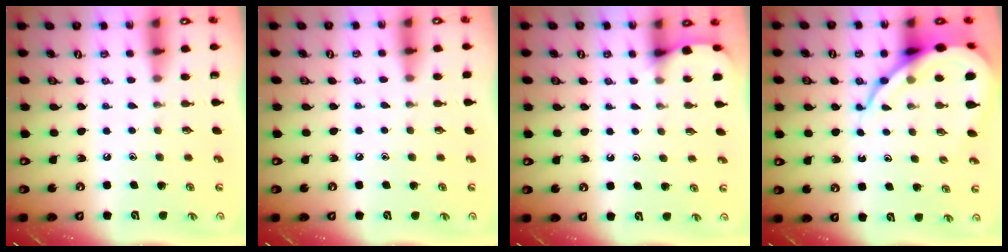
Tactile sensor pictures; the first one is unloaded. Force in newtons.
{"total": 2.9, "press": 2.9, "slide": 0.4}
{"total": 3.3, "press": 3.3, "slide": 0.3}
{"total": 12.6, "press": 12.5, "slide": 1.2}